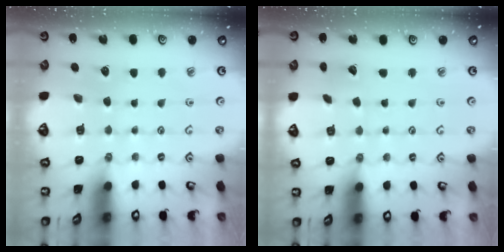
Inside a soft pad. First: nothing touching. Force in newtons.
{"total": 2.1, "press": 2.1, "slide": 0.2}